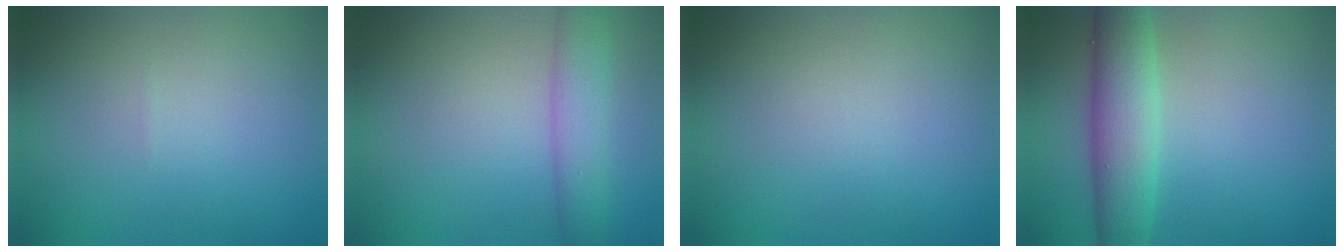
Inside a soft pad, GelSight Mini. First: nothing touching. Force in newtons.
{"total": 4.0, "press": 4.0, "slide": 0.1}
{"total": 0.0}
{"total": 6.0, "press": 6.0, "slide": 0.2}